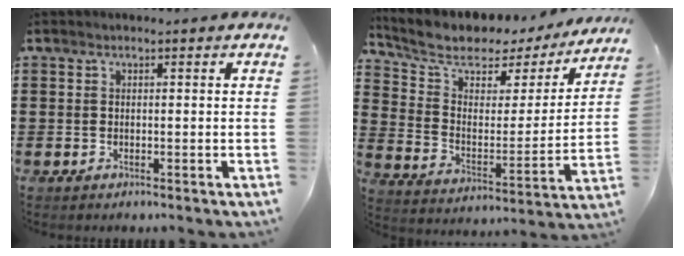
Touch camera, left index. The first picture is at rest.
{"total": 6.9, "force": [5.4, 3.3, 2.8], "torque": [-0.082, -0.043, 0.087]}